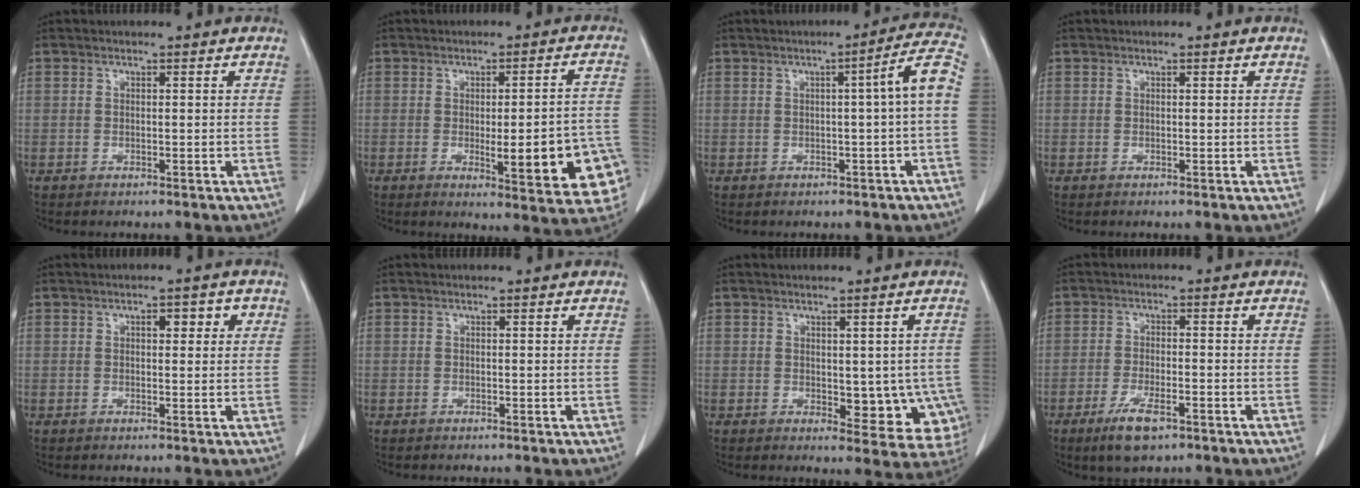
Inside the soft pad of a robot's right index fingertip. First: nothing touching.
{"total": 14.5, "force": [-4.1, 2.9, 13.6], "torque": [-0.094, 0.015, -0.037]}
{"total": 5.8, "force": [-0.3, -0.7, 5.7], "torque": [-0.072, 0.013, -0.005]}
{"total": 0.0}
{"total": 3.0, "force": [1.1, 1.3, 2.5], "torque": [-0.032, 0.010, 0.013]}
{"total": 0.0}
{"total": 8.8, "force": [-1.5, 4.8, 7.3], "torque": [-0.055, -0.003, -0.008]}
{"total": 5.7, "force": [-3.5, 1.5, 4.3], "torque": [-0.085, -0.009, -0.057]}